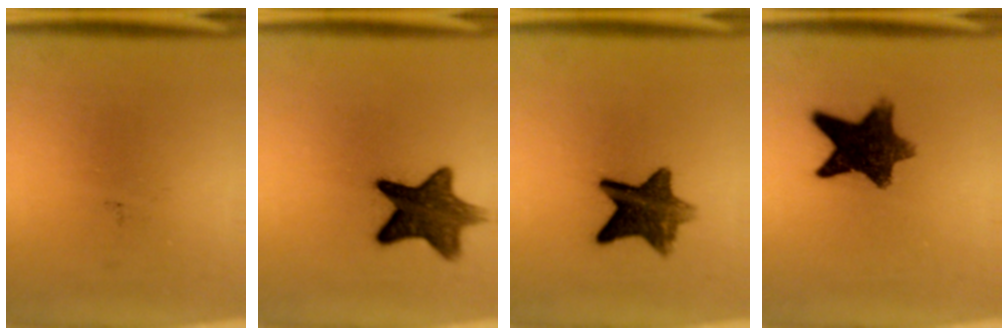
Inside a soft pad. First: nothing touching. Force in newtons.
{"total": 10.7}
{"total": 9.6}
{"total": 10.8}